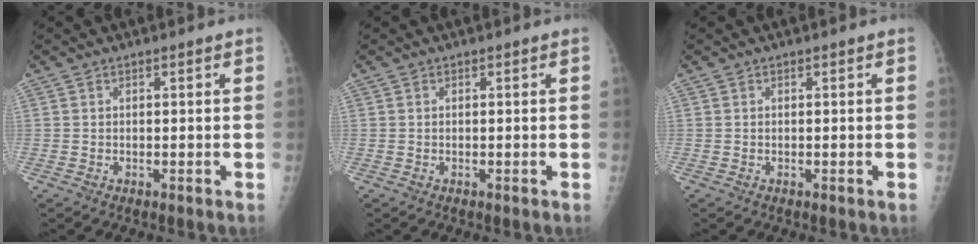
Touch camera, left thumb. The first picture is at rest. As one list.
[{"total": 0.0}, {"total": 0.0}]